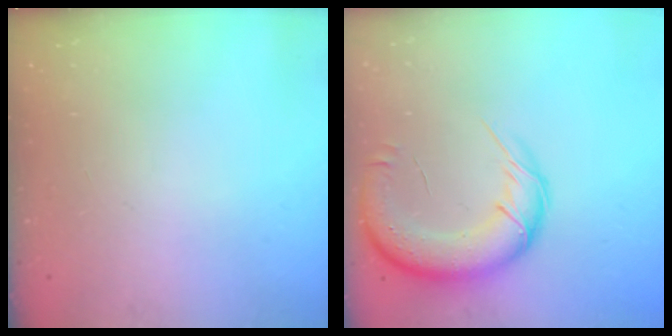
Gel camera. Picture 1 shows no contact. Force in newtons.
{"total": 17.2, "press": 16.7, "slide": 4.1}